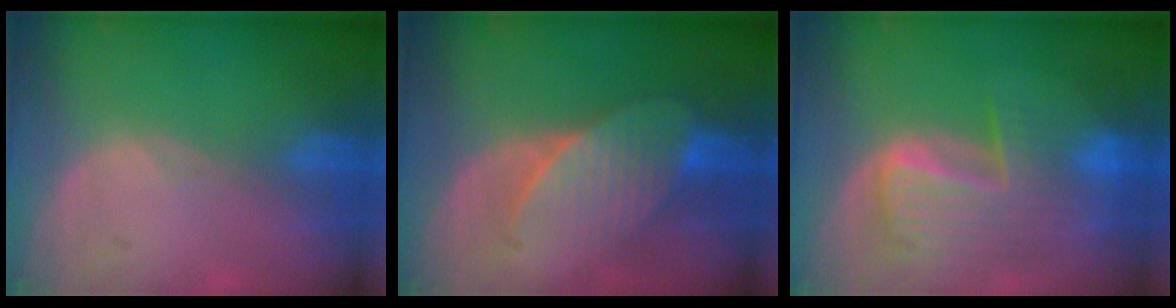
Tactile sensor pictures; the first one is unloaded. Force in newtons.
{"total": 7.4, "press": 6.9, "slide": 2.5}
{"total": 9.8, "press": 8.4, "slide": 5.0}